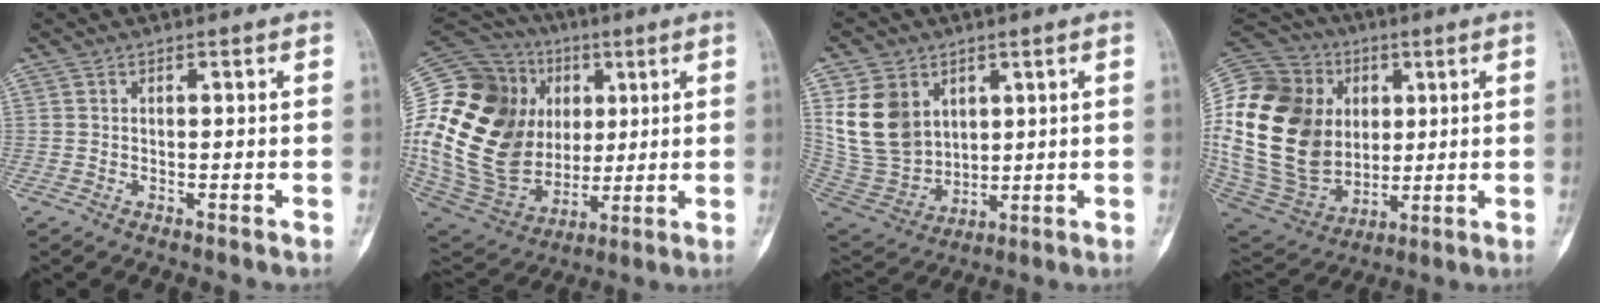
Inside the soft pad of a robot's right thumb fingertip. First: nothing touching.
{"total": 34.1, "force": [4.3, 26.0, 21.6], "torque": [-0.449, 0.028, 0.094]}
{"total": 14.1, "force": [5.0, 10.9, 7.4], "torque": [-0.119, -0.024, 0.121]}
{"total": 31.3, "force": [3.3, 23.8, 20.1], "torque": [-0.415, 0.012, 0.077]}